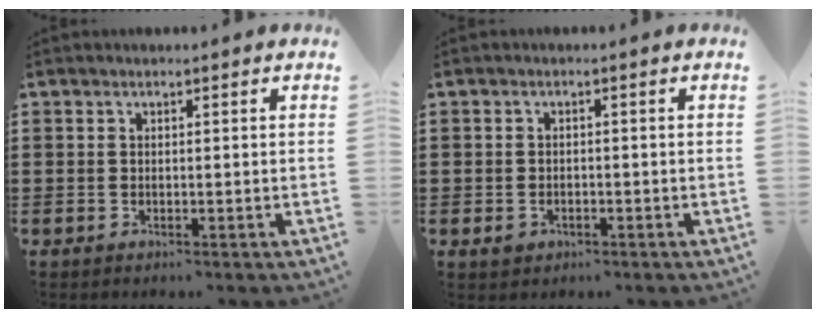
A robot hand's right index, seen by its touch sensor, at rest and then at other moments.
{"total": 1.2, "force": [-0.6, 0.9, 0.6], "torque": [-0.015, 0.001, -0.014]}